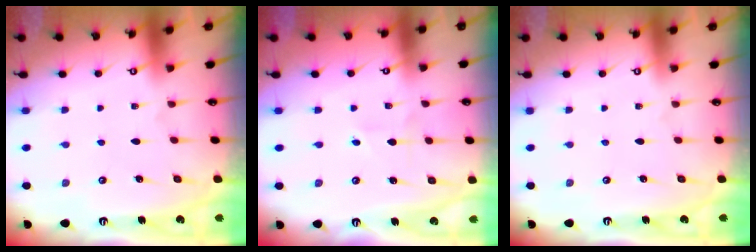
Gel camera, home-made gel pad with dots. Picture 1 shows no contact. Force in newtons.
{"total": 1.3, "press": 1.3, "slide": 0.2}
{"total": 0.0}